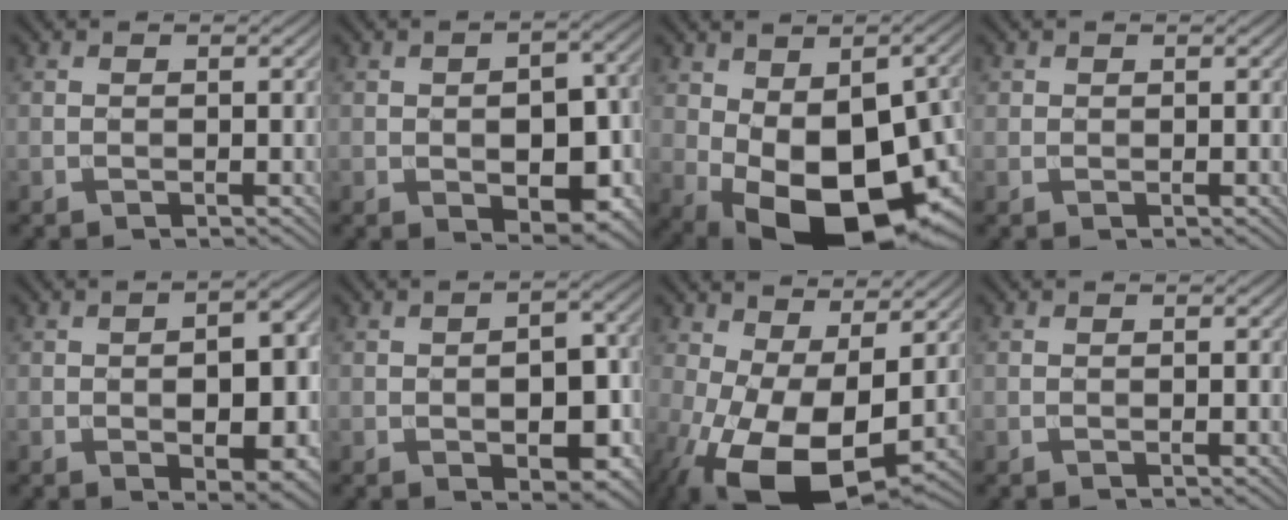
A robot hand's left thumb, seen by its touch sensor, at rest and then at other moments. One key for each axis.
{"total": 8.2, "fx": -2.2, "fy": 4.4, "fz": 6.5, "tx": -0.092, "ty": -0.004, "tz": -0.029}
{"total": 16.7, "fx": -3.9, "fy": 9.4, "fz": 13.3, "tx": -0.212, "ty": -0.036, "tz": -0.045}
{"total": 1.1, "fx": 0.6, "fy": 0.9, "fz": 0.1, "tx": -0.002, "ty": -0.003, "tz": 0.008}
{"total": 8.9, "fx": -2.1, "fy": 4.3, "fz": 7.5, "tx": -0.095, "ty": 0.003, "tz": -0.028}
{"total": 7.4, "fx": -2.2, "fy": 3.7, "fz": 6.0, "tx": -0.083, "ty": 0.000, "tz": -0.030}
{"total": 15.0, "fx": -2.6, "fy": 7.6, "fz": 12.7, "tx": -0.260, "ty": -0.022, "tz": -0.036}
{"total": 0.0}